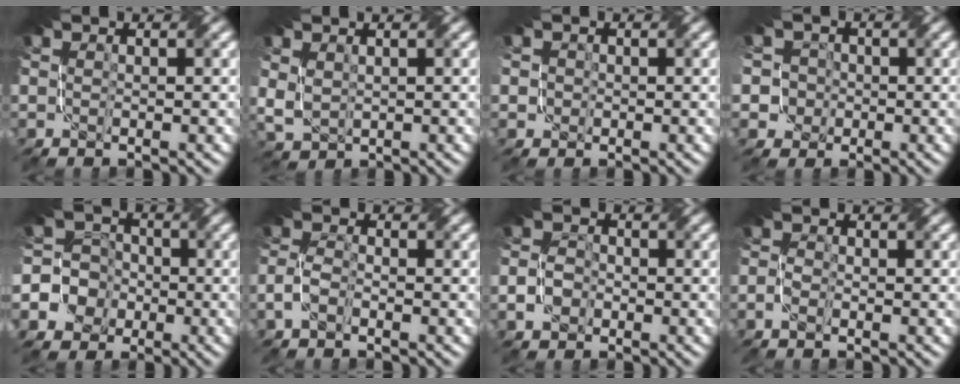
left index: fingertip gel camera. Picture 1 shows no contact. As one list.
[{"total": 2.3, "force": [0.8, 1.6, 1.5], "torque": [-0.045, -0.002, 0.019]}, {"total": 1.6, "force": [0.1, 1.5, 0.5], "torque": [-0.020, 0.006, 0.004]}, {"total": 5.1, "force": [-0.7, 4.8, 1.6], "torque": [-0.026, 0.025, -0.044]}, {"total": 8.8, "force": [-3.6, 7.9, 1.3], "torque": [-0.040, 0.008, -0.088]}, {"total": 2.2, "force": [-1.8, 0.6, 1.2], "torque": [-0.021, 0.001, -0.045]}, {"total": 2.1, "force": [-1.6, 1.1, 0.9], "torque": [-0.009, -0.001, -0.038]}, {"total": 1.4, "force": [-1.3, 0.1, 0.5], "torque": [-0.006, -0.001, -0.036]}]